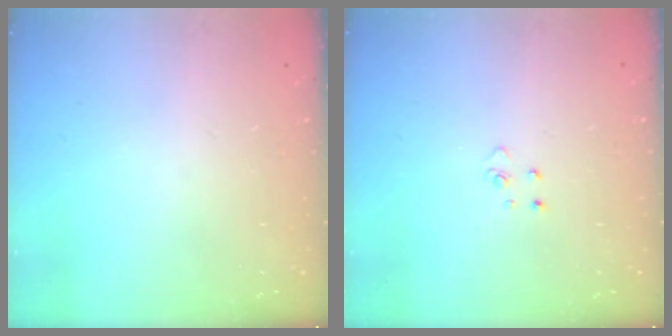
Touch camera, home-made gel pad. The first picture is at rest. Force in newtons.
{"total": 2.8, "press": 2.8, "slide": 0.3}